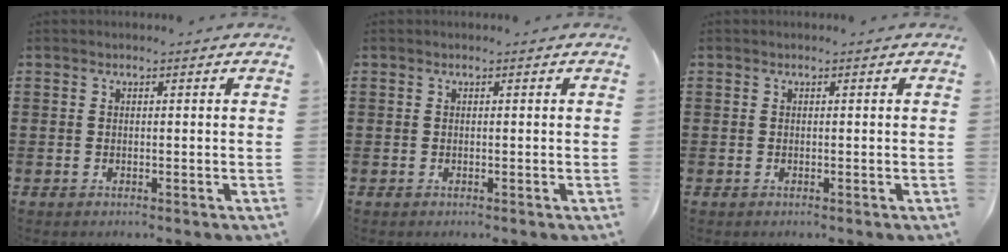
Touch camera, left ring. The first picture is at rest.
{"total": 0.0}
{"total": 0.0}